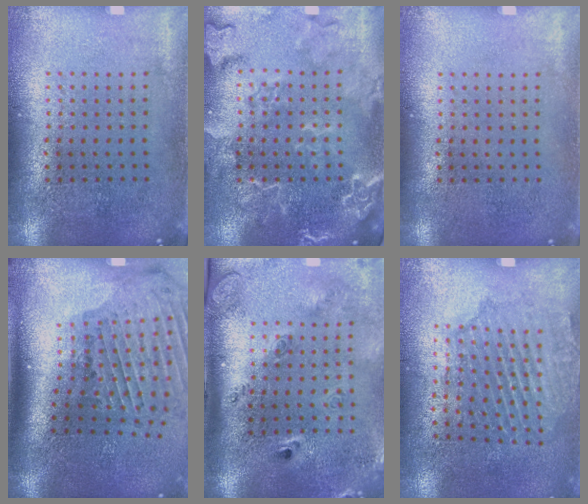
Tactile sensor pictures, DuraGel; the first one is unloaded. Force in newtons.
{"total": 2.6, "press": 2.4, "slide": 0.9}
{"total": 0.0}
{"total": 2.4, "press": 1.9, "slide": 1.4}
{"total": 2.8, "press": 2.0, "slide": 1.9}
{"total": 1.5, "press": 1.5, "slide": 0.4}